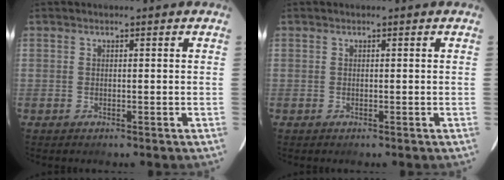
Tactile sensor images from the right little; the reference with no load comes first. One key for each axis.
{"total": 0.0}